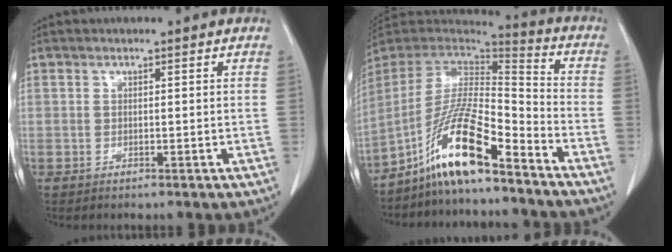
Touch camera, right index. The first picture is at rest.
{"total": 14.4, "force": [-9.9, 1.3, 10.4], "torque": [-0.199, 0.002, -0.183]}